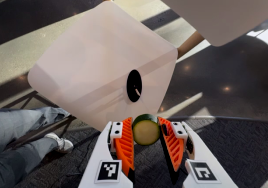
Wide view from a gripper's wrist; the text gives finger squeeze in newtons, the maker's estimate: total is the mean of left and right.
{"total": 9.6, "left": 9.7, "right": 9.5}